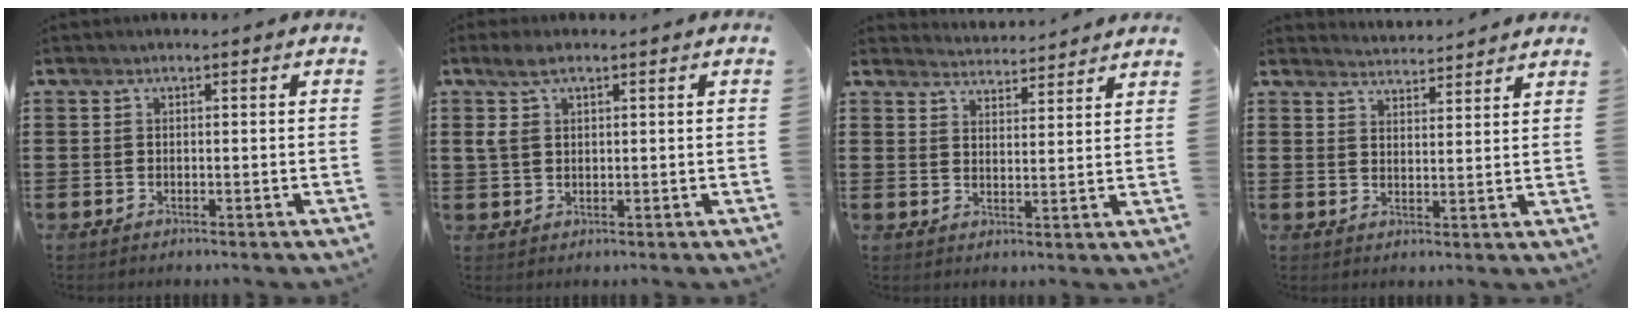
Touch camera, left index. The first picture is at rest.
{"total": 3.7, "force": [1.3, 1.7, 3.1], "torque": [-0.079, 0.003, 0.017]}
{"total": 3.5, "force": [3.5, -0.2, -0.2], "torque": [-0.008, -0.020, 0.062]}
{"total": 3.3, "force": [3.3, -0.3, -0.2], "torque": [-0.007, -0.017, 0.061]}